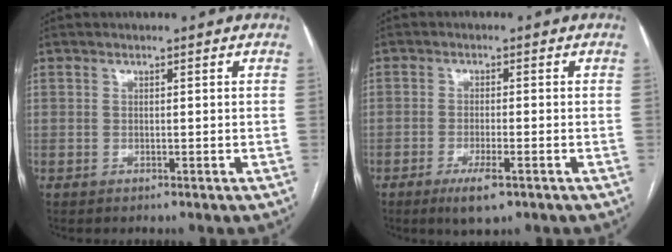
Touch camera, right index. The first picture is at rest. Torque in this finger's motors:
{"motor_torque": [0.69, -0.24, 0.24, 0.05]}